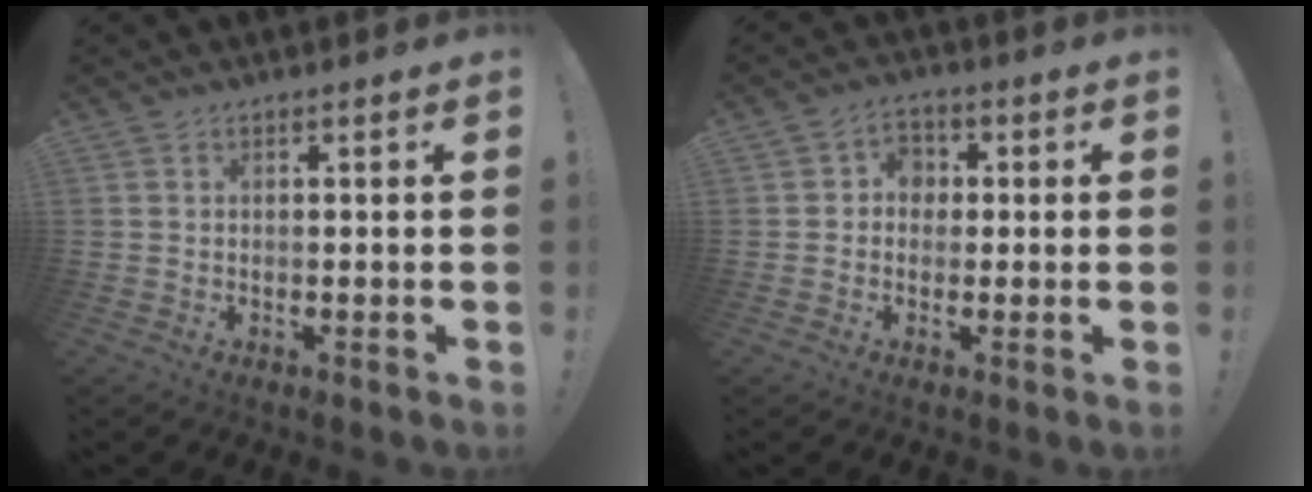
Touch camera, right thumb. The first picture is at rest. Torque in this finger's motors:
{"motor_torque": [0.01, 0.30, 0.30, -0.15, 0.10]}